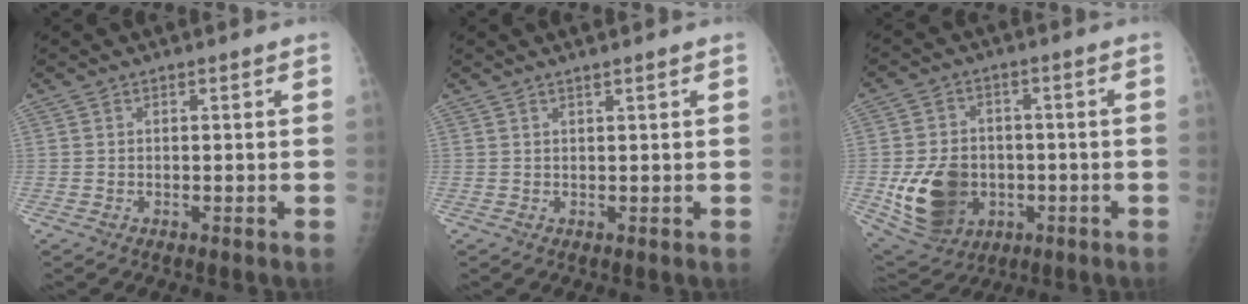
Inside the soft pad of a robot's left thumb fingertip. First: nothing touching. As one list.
[{"total": 1.1, "force": [0.8, -0.1, 0.7], "torque": [-0.012, -0.002, 0.016]}, {"total": 14.8, "force": [-2.9, 11.5, 8.8], "torque": [-0.140, 0.003, -0.030]}]